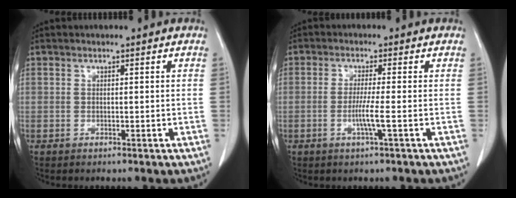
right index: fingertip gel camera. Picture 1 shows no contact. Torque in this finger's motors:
{"motor_torque": [0.77, -0.50, 0.45, 0.08]}